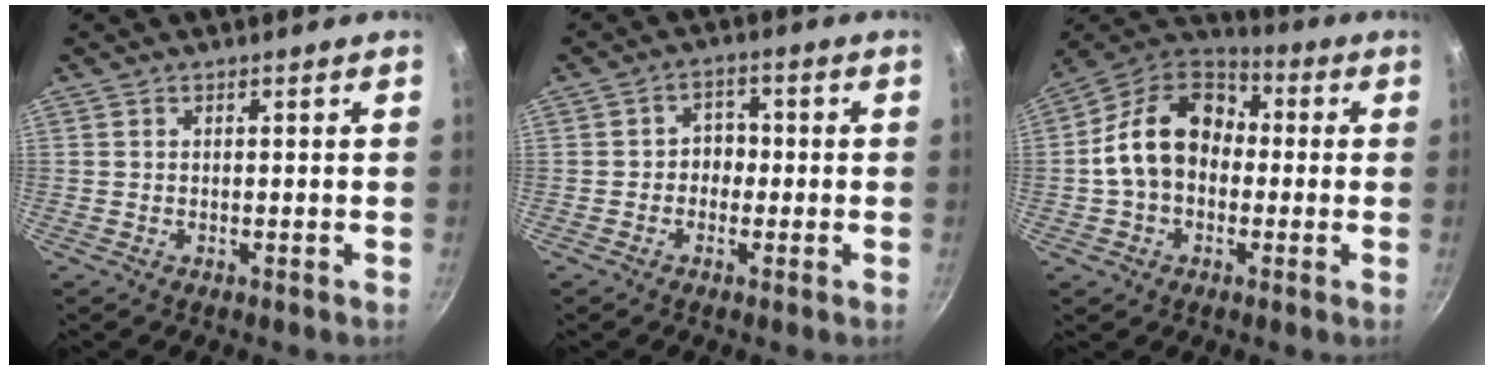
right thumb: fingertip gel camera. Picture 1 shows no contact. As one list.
[{"total": 3.9, "force": [-0.7, 3.3, 1.9], "torque": [0.004, 0.013, -0.017]}, {"total": 16.1, "force": [-0.1, 12.1, 10.6], "torque": [-0.152, 0.043, -0.018]}]